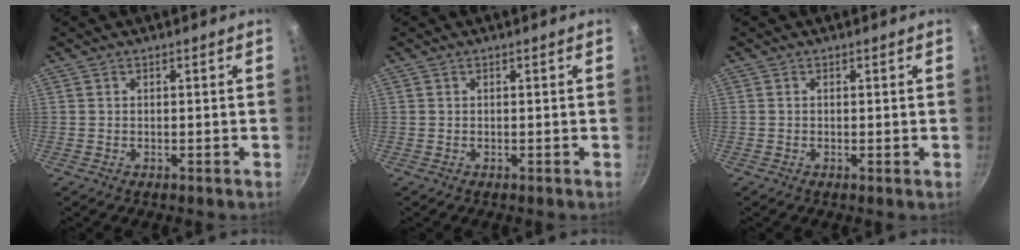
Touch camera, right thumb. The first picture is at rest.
{"total": 0.0}
{"total": 0.0}